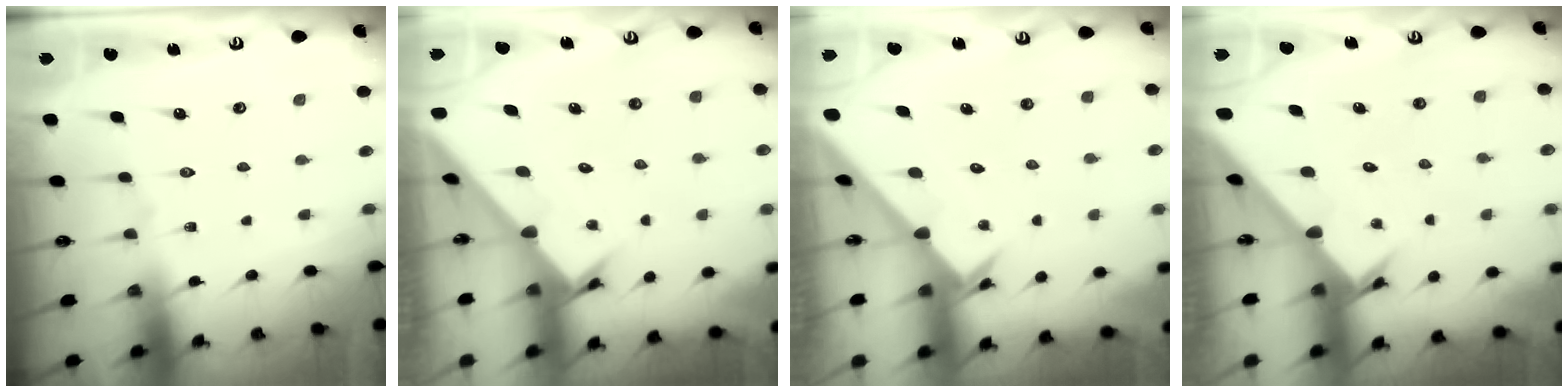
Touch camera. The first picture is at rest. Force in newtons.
{"total": 3.5, "press": 3.5, "slide": 0.2}
{"total": 2.5, "press": 2.5, "slide": 0.2}
{"total": 2.7, "press": 2.7, "slide": 0.3}